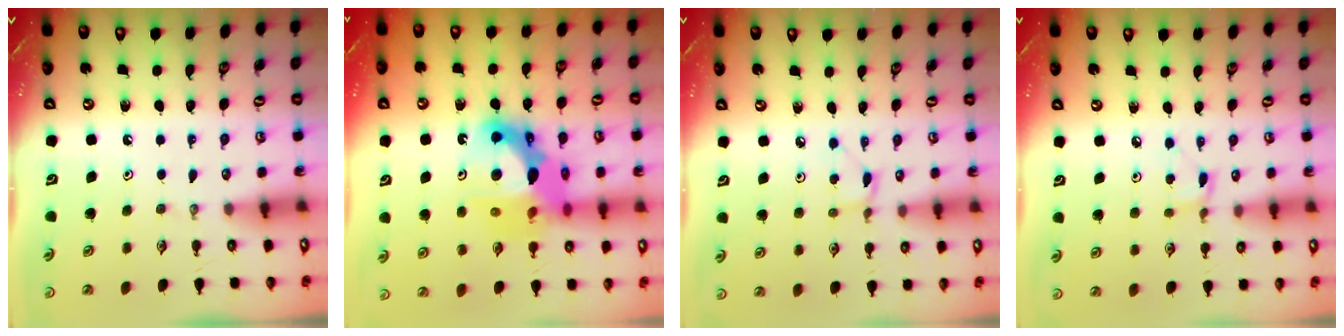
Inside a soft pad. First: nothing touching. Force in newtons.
{"total": 17.1, "press": 16.9, "slide": 2.5}
{"total": 2.4, "press": 2.3, "slide": 0.3}
{"total": 2.8, "press": 2.8, "slide": 0.3}